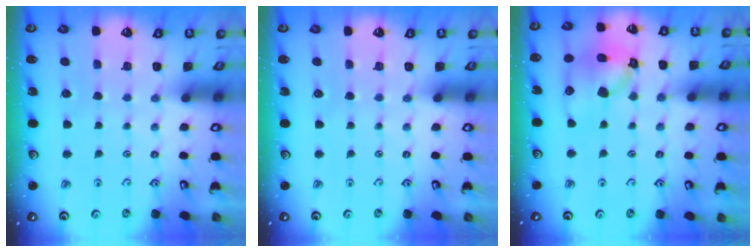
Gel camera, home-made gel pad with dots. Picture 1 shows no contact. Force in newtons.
{"total": 0.0}
{"total": 13.2, "press": 13.1, "slide": 1.9}